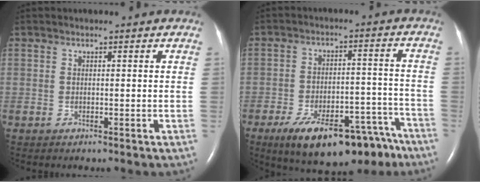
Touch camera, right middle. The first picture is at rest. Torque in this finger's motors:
{"motor_torque": [1.08, -1.06, 0.60, 0.09]}